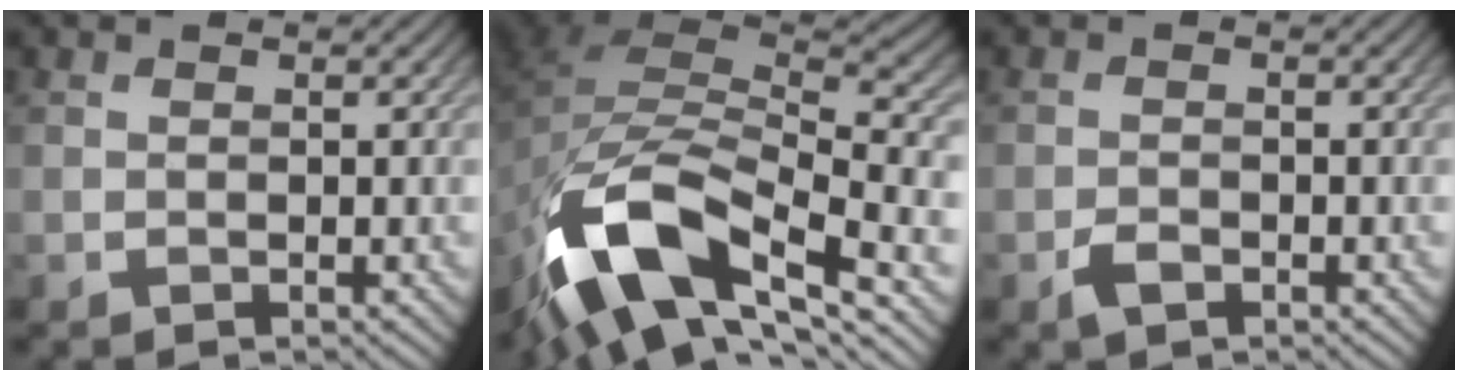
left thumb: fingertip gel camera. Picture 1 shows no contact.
{"total": 14.8, "force": [-8.1, 6.5, 10.5], "torque": [-0.228, -0.014, -0.145]}
{"total": 1.9, "force": [-1.2, 1.0, 1.1], "torque": [-0.022, -0.001, -0.024]}